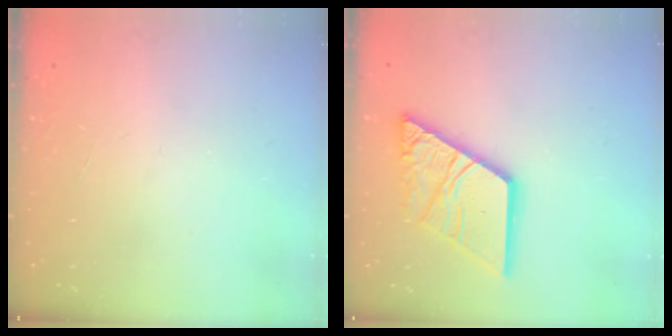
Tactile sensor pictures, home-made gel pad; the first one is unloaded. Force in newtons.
{"total": 18.6, "press": 18.5, "slide": 2.2}